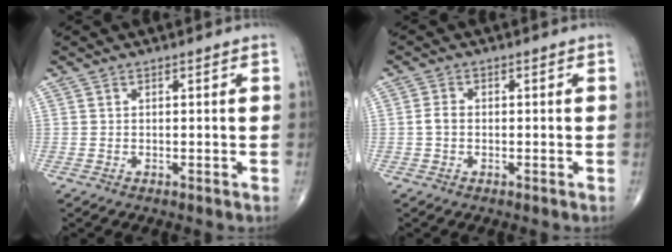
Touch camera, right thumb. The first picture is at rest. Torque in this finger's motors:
{"motor_torque": [0.58, 1.13, 0.70, -0.01, 0.03]}